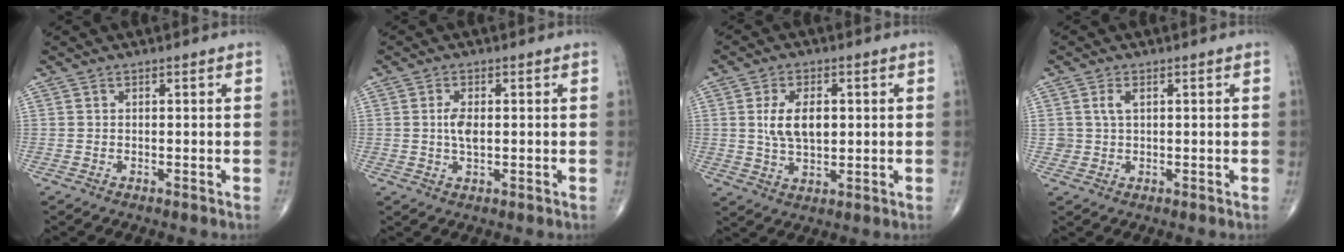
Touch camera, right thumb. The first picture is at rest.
{"total": 3.5, "force": [0.2, 1.6, 3.1], "torque": [-0.059, -0.002, 0.003]}
{"total": 8.0, "force": [1.2, 4.7, 6.4], "torque": [-0.104, -0.006, 0.025]}
{"total": 2.4, "force": [0.8, 1.5, 1.7], "torque": [-0.030, -0.001, 0.018]}